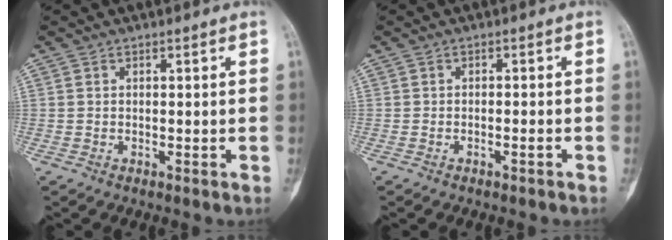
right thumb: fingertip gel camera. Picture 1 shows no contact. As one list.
[{"total": 0.9, "force": [-0.6, 0.1, 0.7], "torque": [-0.015, 0.010, -0.007]}]